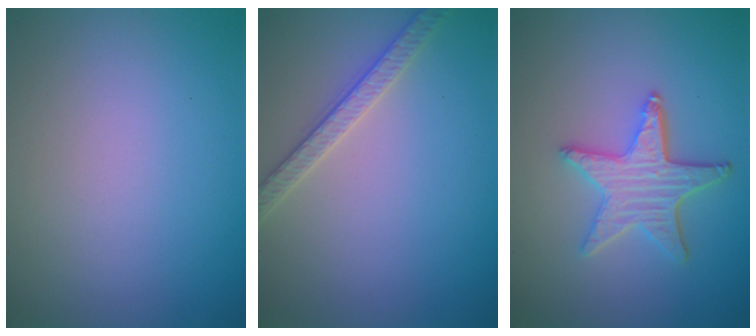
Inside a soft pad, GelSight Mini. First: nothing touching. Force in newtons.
{"total": 2.6, "press": 2.6, "slide": 0.5}
{"total": 4.3, "press": 3.7, "slide": 2.3}